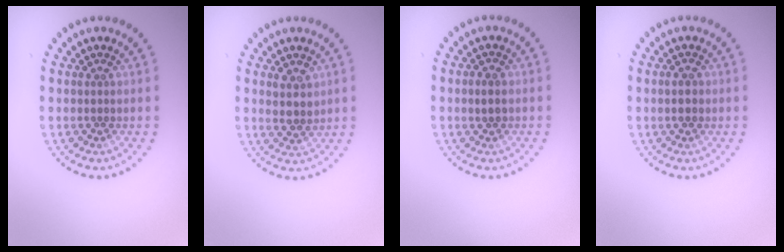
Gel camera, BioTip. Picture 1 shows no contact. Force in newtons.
{"total": 2.1, "press": 2.0, "slide": 0.7}
{"total": 1.2, "press": 1.2, "slide": 0.1}
{"total": 2.0, "press": 1.9, "slide": 0.3}